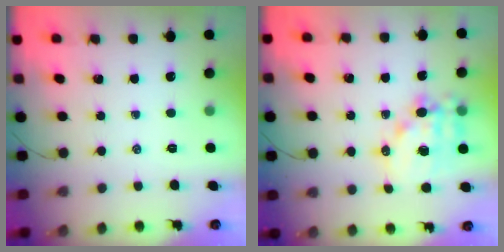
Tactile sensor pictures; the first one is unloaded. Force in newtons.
{"total": 13.8, "press": 13.4, "slide": 3.1}